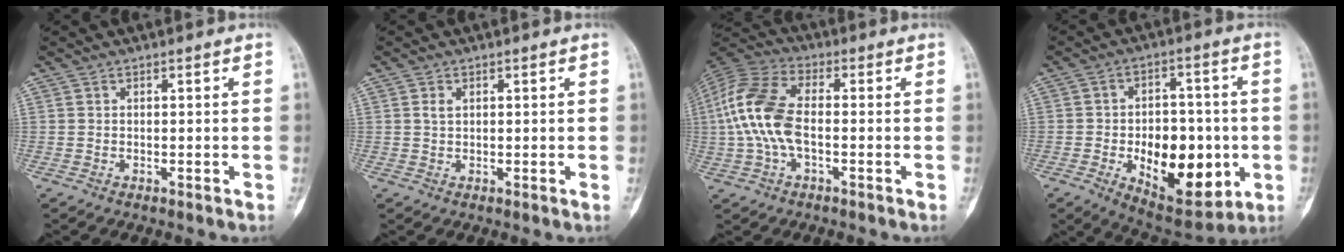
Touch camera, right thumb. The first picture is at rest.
{"total": 1.4, "force": [0.5, 0.8, 1.0], "torque": [-0.021, 0.002, 0.010]}
{"total": 13.4, "force": [-0.8, 6.9, 11.5], "torque": [-0.258, 0.031, -0.021]}
{"total": 18.4, "force": [-4.1, 10.5, 14.5], "torque": [-0.168, 0.011, -0.042]}